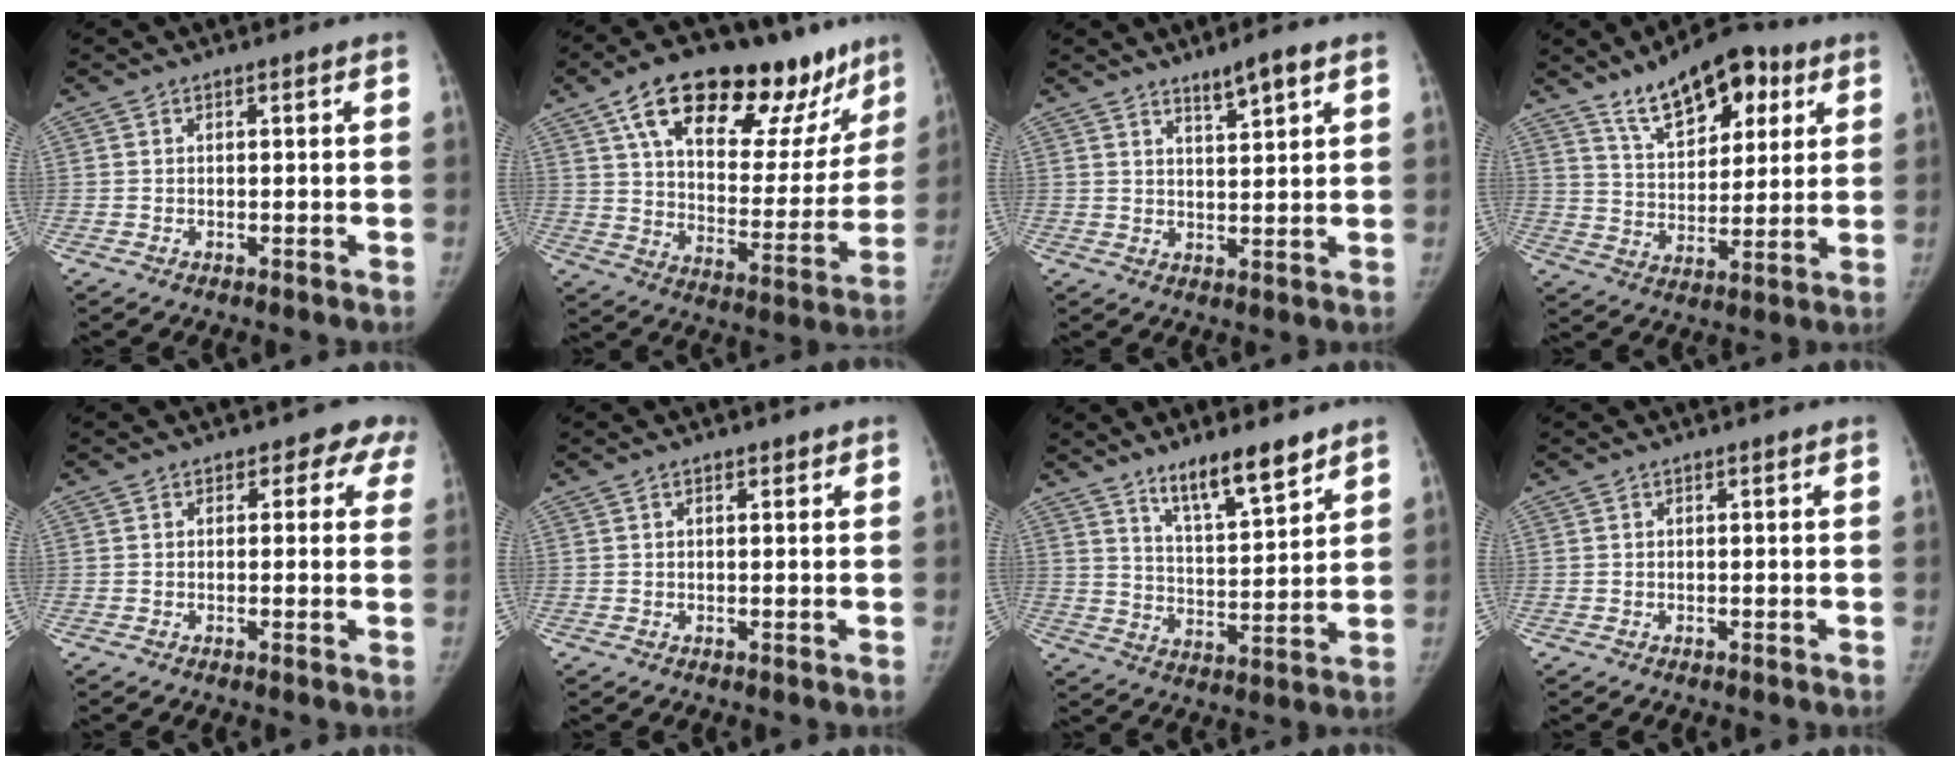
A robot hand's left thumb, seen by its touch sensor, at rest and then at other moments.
{"total": 29.2, "force": [17.8, 12.8, 19.2], "torque": [-0.241, -0.029, 0.273]}
{"total": 4.4, "force": [3.1, 0.6, 3.1], "torque": [-0.049, -0.022, 0.055]}
{"total": 15.4, "force": [8.9, 7.6, 10.1], "torque": [-0.114, -0.033, 0.145]}
{"total": 4.0, "force": [2.4, 2.9, 1.2], "torque": [0.025, -0.007, 0.007]}
{"total": 1.1, "force": [0.7, 0.5, 0.6], "torque": [-0.005, -0.002, 0.007]}
{"total": 10.6, "force": [7.9, 2.3, 6.7], "torque": [-0.099, -0.058, 0.143]}
{"total": 0.0}